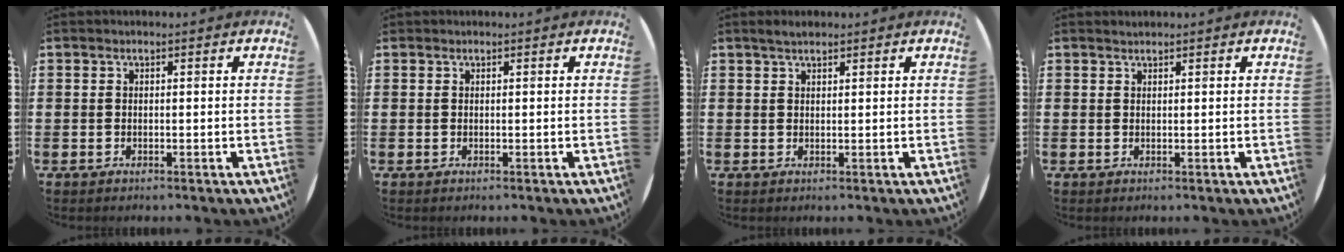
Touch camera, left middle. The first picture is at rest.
{"total": 0.0}
{"total": 1.4, "force": [1.3, 0.3, 0.6], "torque": [-0.012, 0.004, 0.023]}
{"total": 0.6, "force": [0.6, 0.0, -0.1], "torque": [0.003, 0.002, 0.010]}